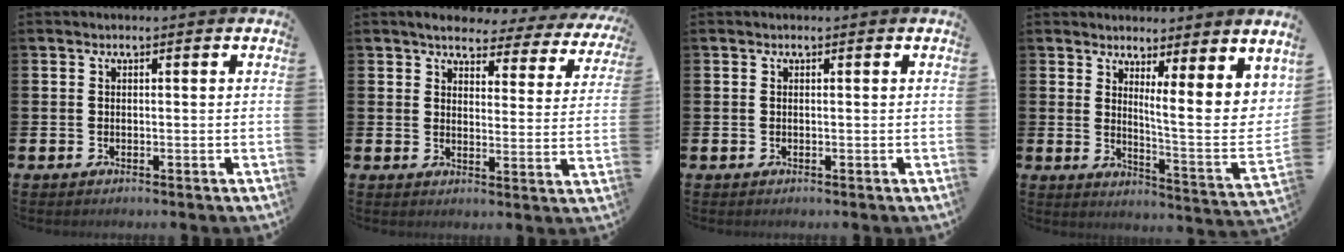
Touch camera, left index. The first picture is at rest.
{"total": 3.8, "force": [3.5, 1.2, 0.9], "torque": [-0.023, -0.030, 0.053]}
{"total": 0.0}
{"total": 6.7, "force": [4.6, 0.3, 4.8], "torque": [-0.069, -0.072, 0.068]}